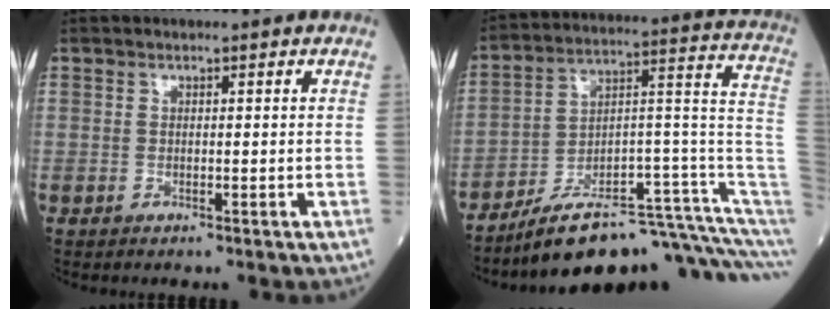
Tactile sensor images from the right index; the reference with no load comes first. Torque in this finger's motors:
{"motor_torque": [-0.90, -1.12, -1.05, -0.21]}